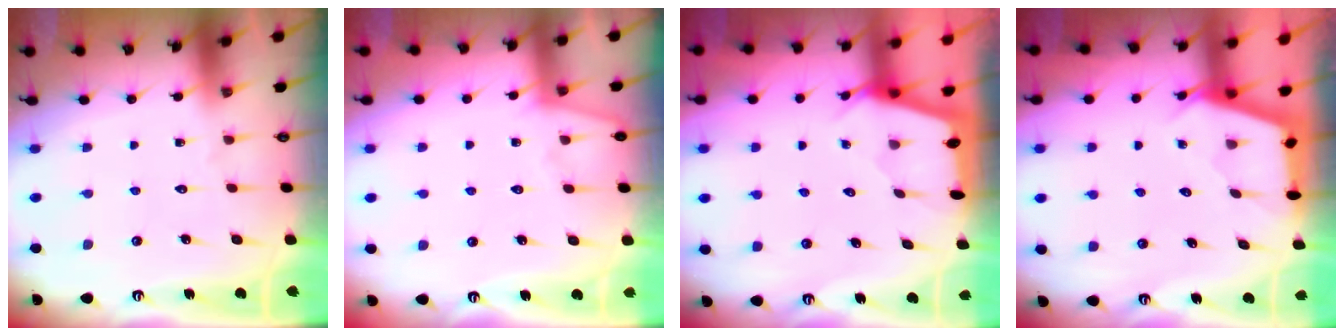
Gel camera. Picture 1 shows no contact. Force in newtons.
{"total": 1.6, "press": 1.5, "slide": 0.3}
{"total": 2.3, "press": 2.3, "slide": 0.3}
{"total": 2.5, "press": 2.5, "slide": 0.4}